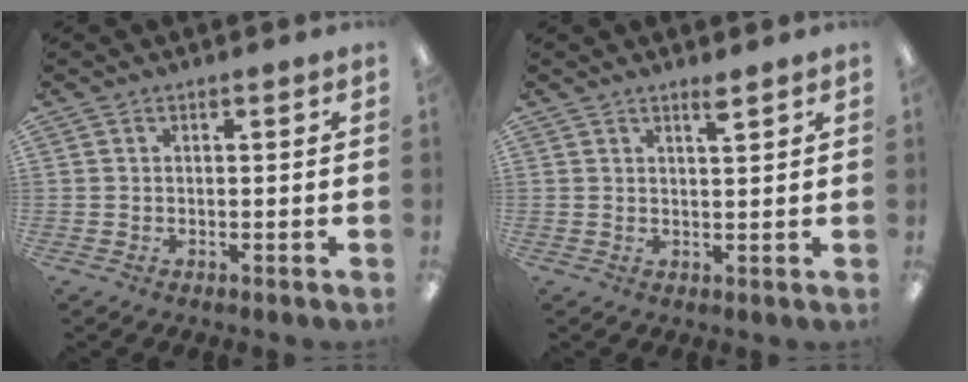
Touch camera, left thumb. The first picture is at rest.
{"total": 2.6, "force": [2.1, 0.1, 1.6], "torque": [-0.029, -0.005, 0.035]}